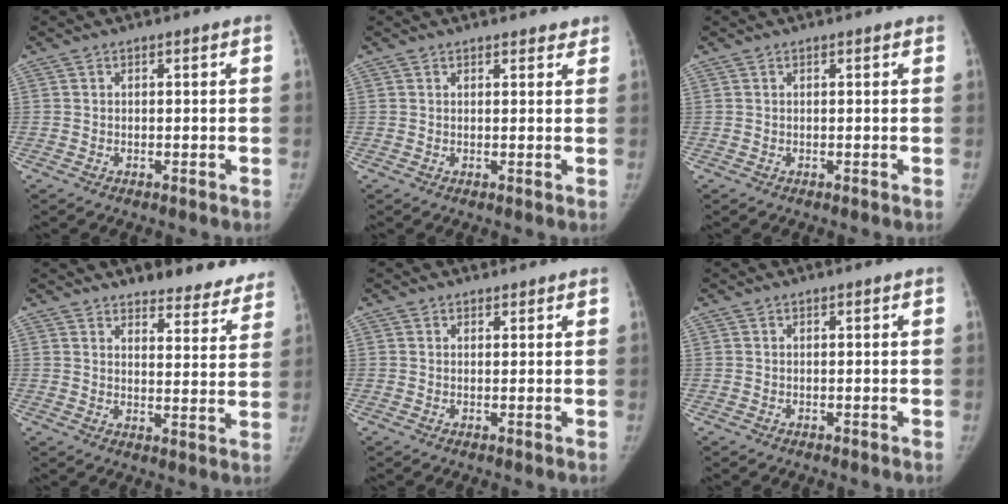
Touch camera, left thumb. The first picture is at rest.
{"total": 2.0, "force": [1.7, 0.9, 0.3], "torque": [0.016, -0.006, 0.015]}
{"total": 0.0}
{"total": 13.7, "force": [12.2, 4.8, 4.0], "torque": [0.011, -0.074, 0.133]}
{"total": 1.0, "force": [0.7, 0.7, -0.1], "torque": [0.010, -0.004, 0.005]}
{"total": 0.0}